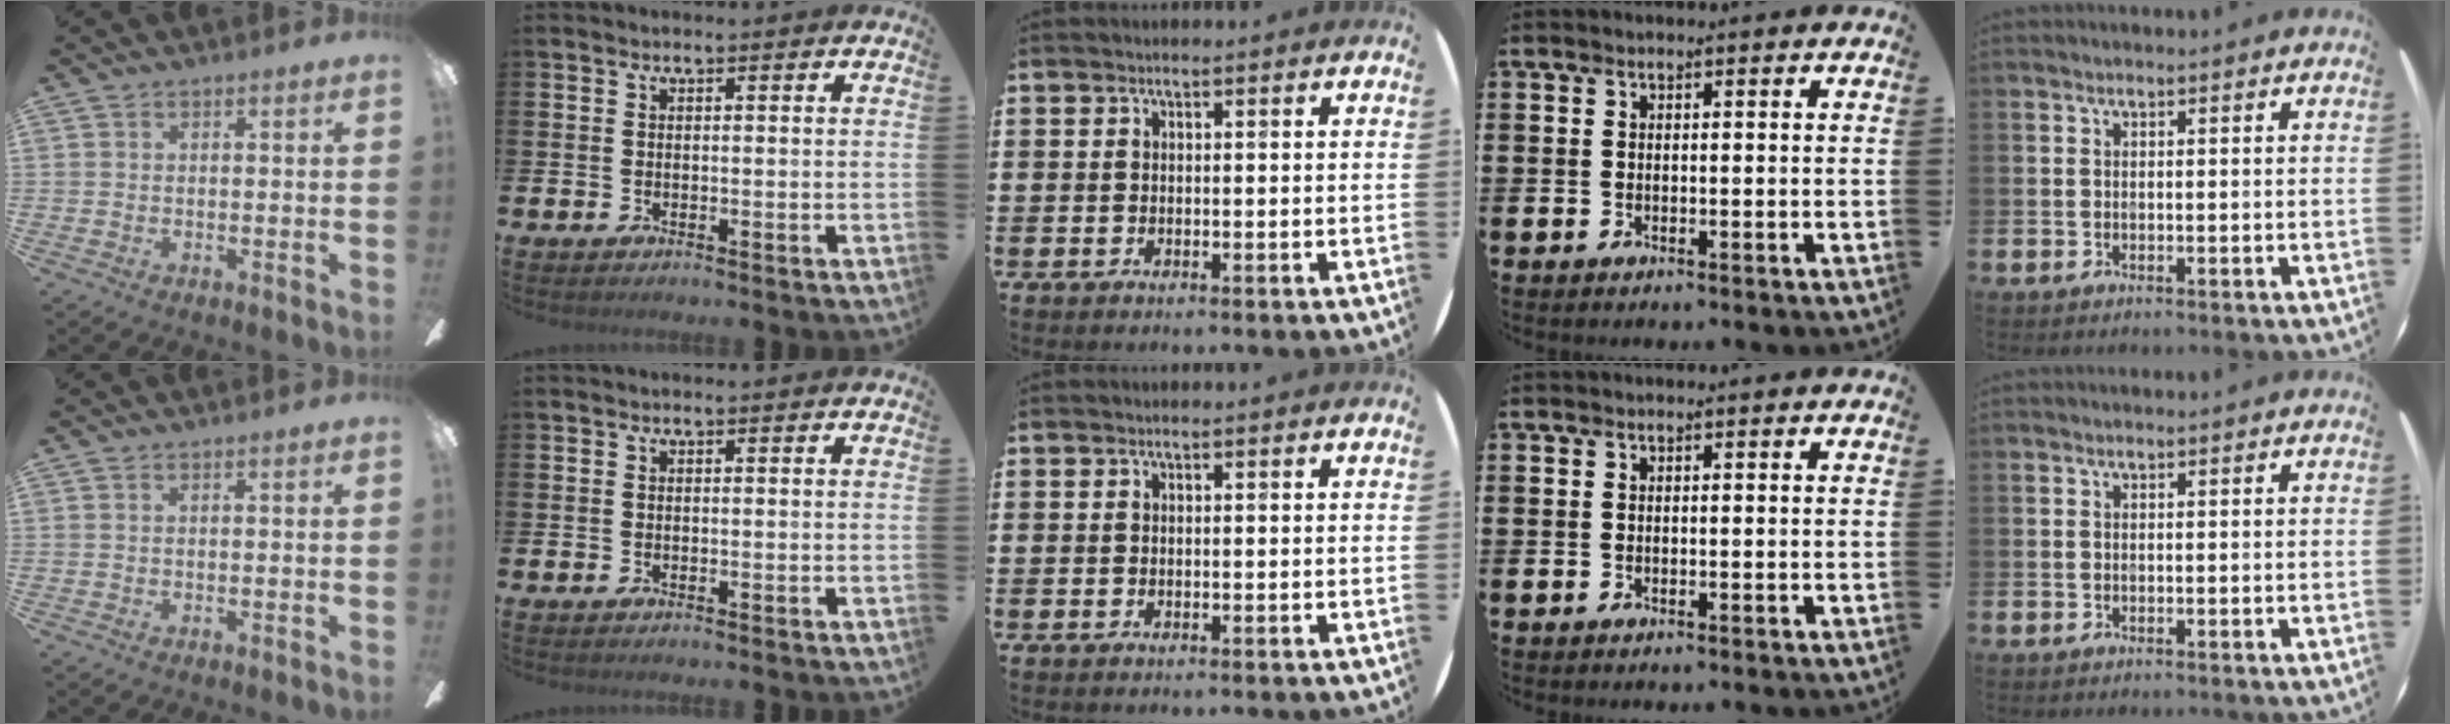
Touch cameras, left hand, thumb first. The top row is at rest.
{}